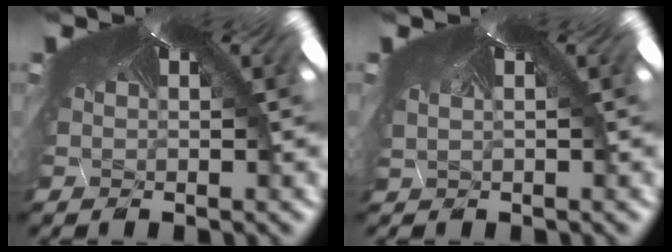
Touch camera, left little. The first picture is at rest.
{"total": 1.0, "force": [-0.4, -0.6, -0.7], "torque": [0.006, -0.008, 0.002]}